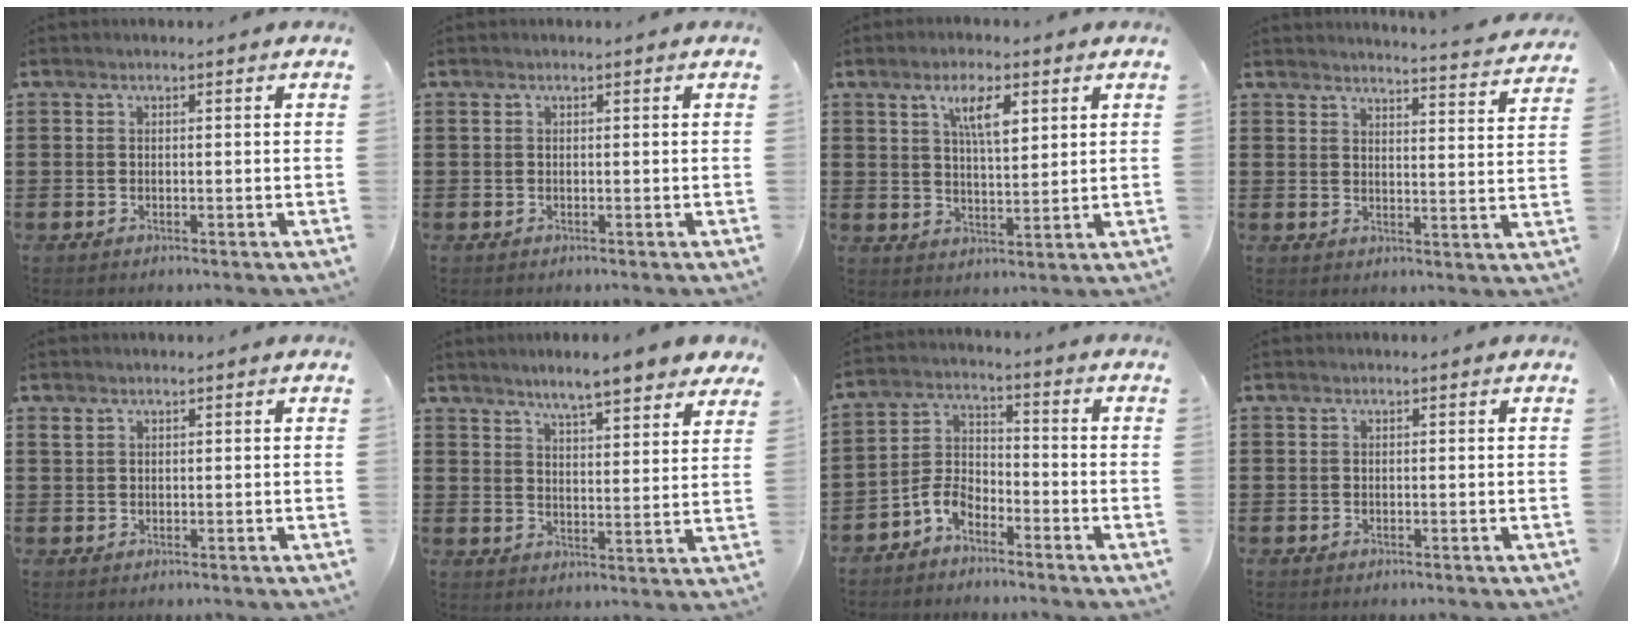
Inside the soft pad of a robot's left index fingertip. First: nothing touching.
{"total": 0.0}
{"total": 6.6, "force": [3.5, 2.3, 5.1], "torque": [-0.094, 0.004, 0.056]}
{"total": 3.7, "force": [3.6, -0.7, 0.4], "torque": [-0.015, -0.034, 0.059]}
{"total": 1.0, "force": [0.7, 0.6, 0.4], "torque": [-0.010, 0.004, 0.013]}
{"total": 5.9, "force": [5.4, 0.2, 2.3], "torque": [-0.059, -0.023, 0.092]}
{"total": 5.2, "force": [-4.1, 2.4, 2.2], "torque": [-0.061, 0.005, -0.085]}
{"total": 0.0}